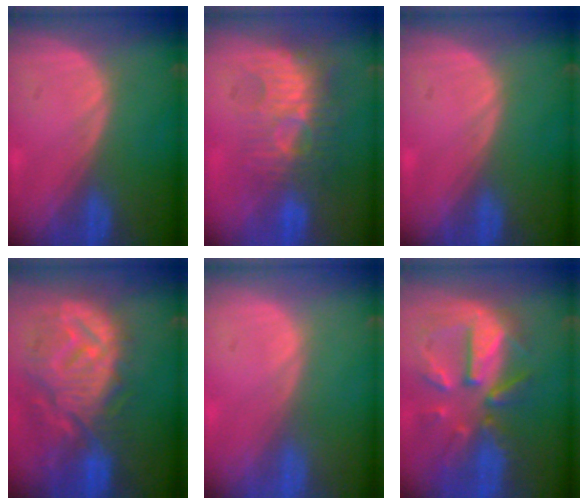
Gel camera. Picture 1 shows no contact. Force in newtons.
{"total": 9.8, "press": 8.5, "slide": 4.7}
{"total": 0.0}
{"total": 12.4, "press": 11.1, "slide": 5.5}
{"total": 0.0}
{"total": 10.8, "press": 9.6, "slide": 4.9}